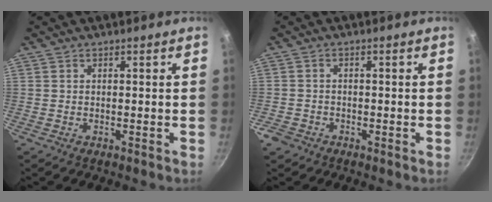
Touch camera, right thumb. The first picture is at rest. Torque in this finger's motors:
{"motor_torque": [0.83, -0.01, 0.15, -0.07, 0.03]}